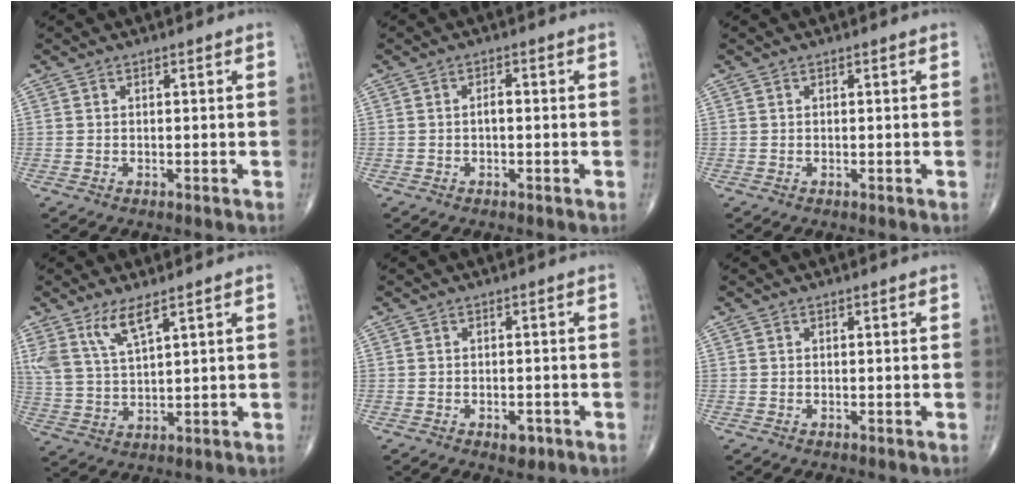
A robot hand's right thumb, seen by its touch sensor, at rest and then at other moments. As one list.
[{"total": 1.5, "force": [-0.2, 0.7, 1.3], "torque": [-0.021, 0.007, -0.004]}, {"total": 0.0}, {"total": 7.3, "force": [4.7, 1.9, 5.3], "torque": [-0.114, -0.019, 0.102]}, {"total": 2.7, "force": [-1.3, 1.5, 1.8], "torque": [-0.017, 0.002, -0.014]}, {"total": 0.0}]